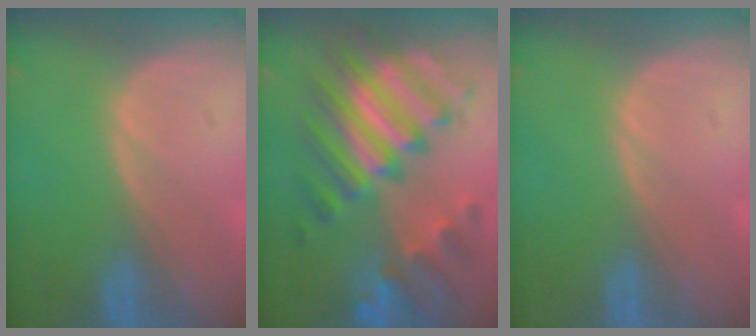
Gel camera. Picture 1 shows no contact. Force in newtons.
{"total": 11.3, "press": 11.2, "slide": 1.2}
{"total": 0.0}